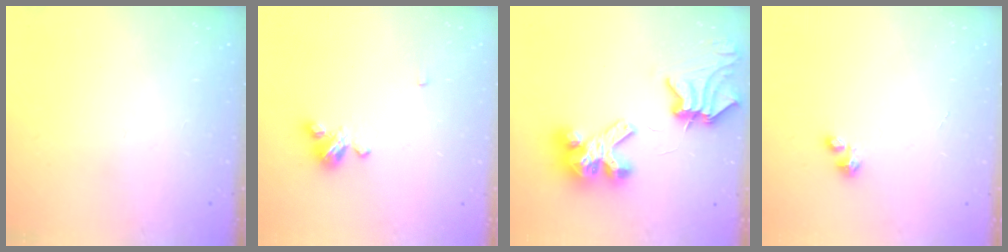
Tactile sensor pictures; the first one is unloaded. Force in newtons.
{"total": 5.1, "press": 5.0, "slide": 0.5}
{"total": 10.0, "press": 10.0, "slide": 1.0}
{"total": 0.9, "press": 0.9, "slide": 0.1}